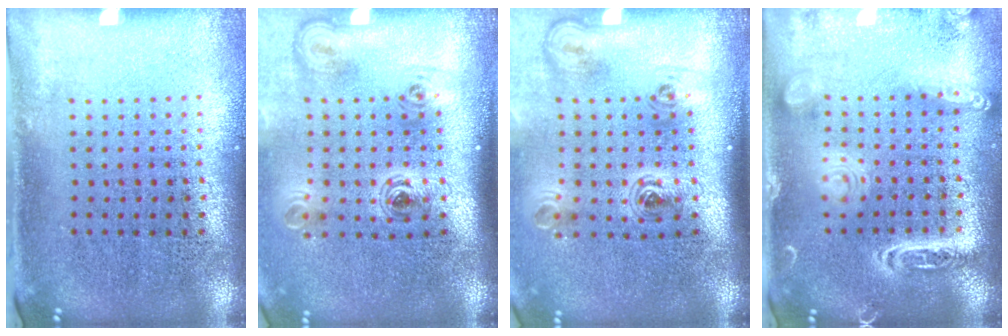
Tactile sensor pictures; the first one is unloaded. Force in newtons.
{"total": 2.2, "press": 1.5, "slide": 1.7}
{"total": 2.2, "press": 1.4, "slide": 1.7}
{"total": 2.1, "press": 2.1, "slide": 0.1}